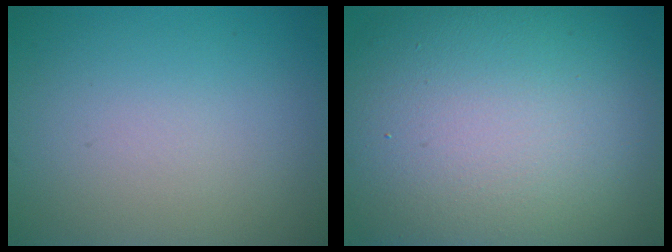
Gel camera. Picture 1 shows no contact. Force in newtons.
{"total": 16.8, "press": 16.7, "slide": 0.9}